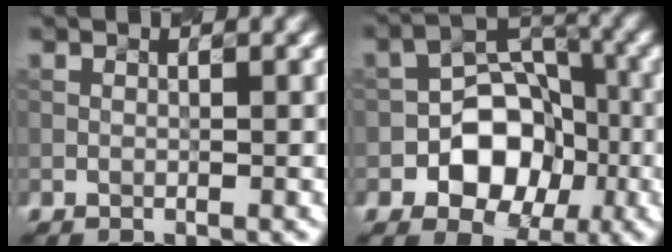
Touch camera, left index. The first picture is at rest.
{"total": 6.1, "force": [-2.3, 4.6, 3.4], "torque": [-0.034, 0.004, -0.031]}